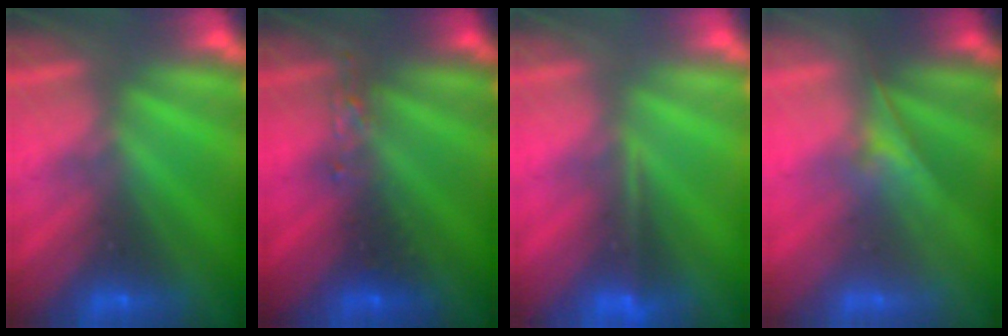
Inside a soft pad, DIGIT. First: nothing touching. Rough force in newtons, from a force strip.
{"total": 2.4}
{"total": 1.2}
{"total": 1.9}